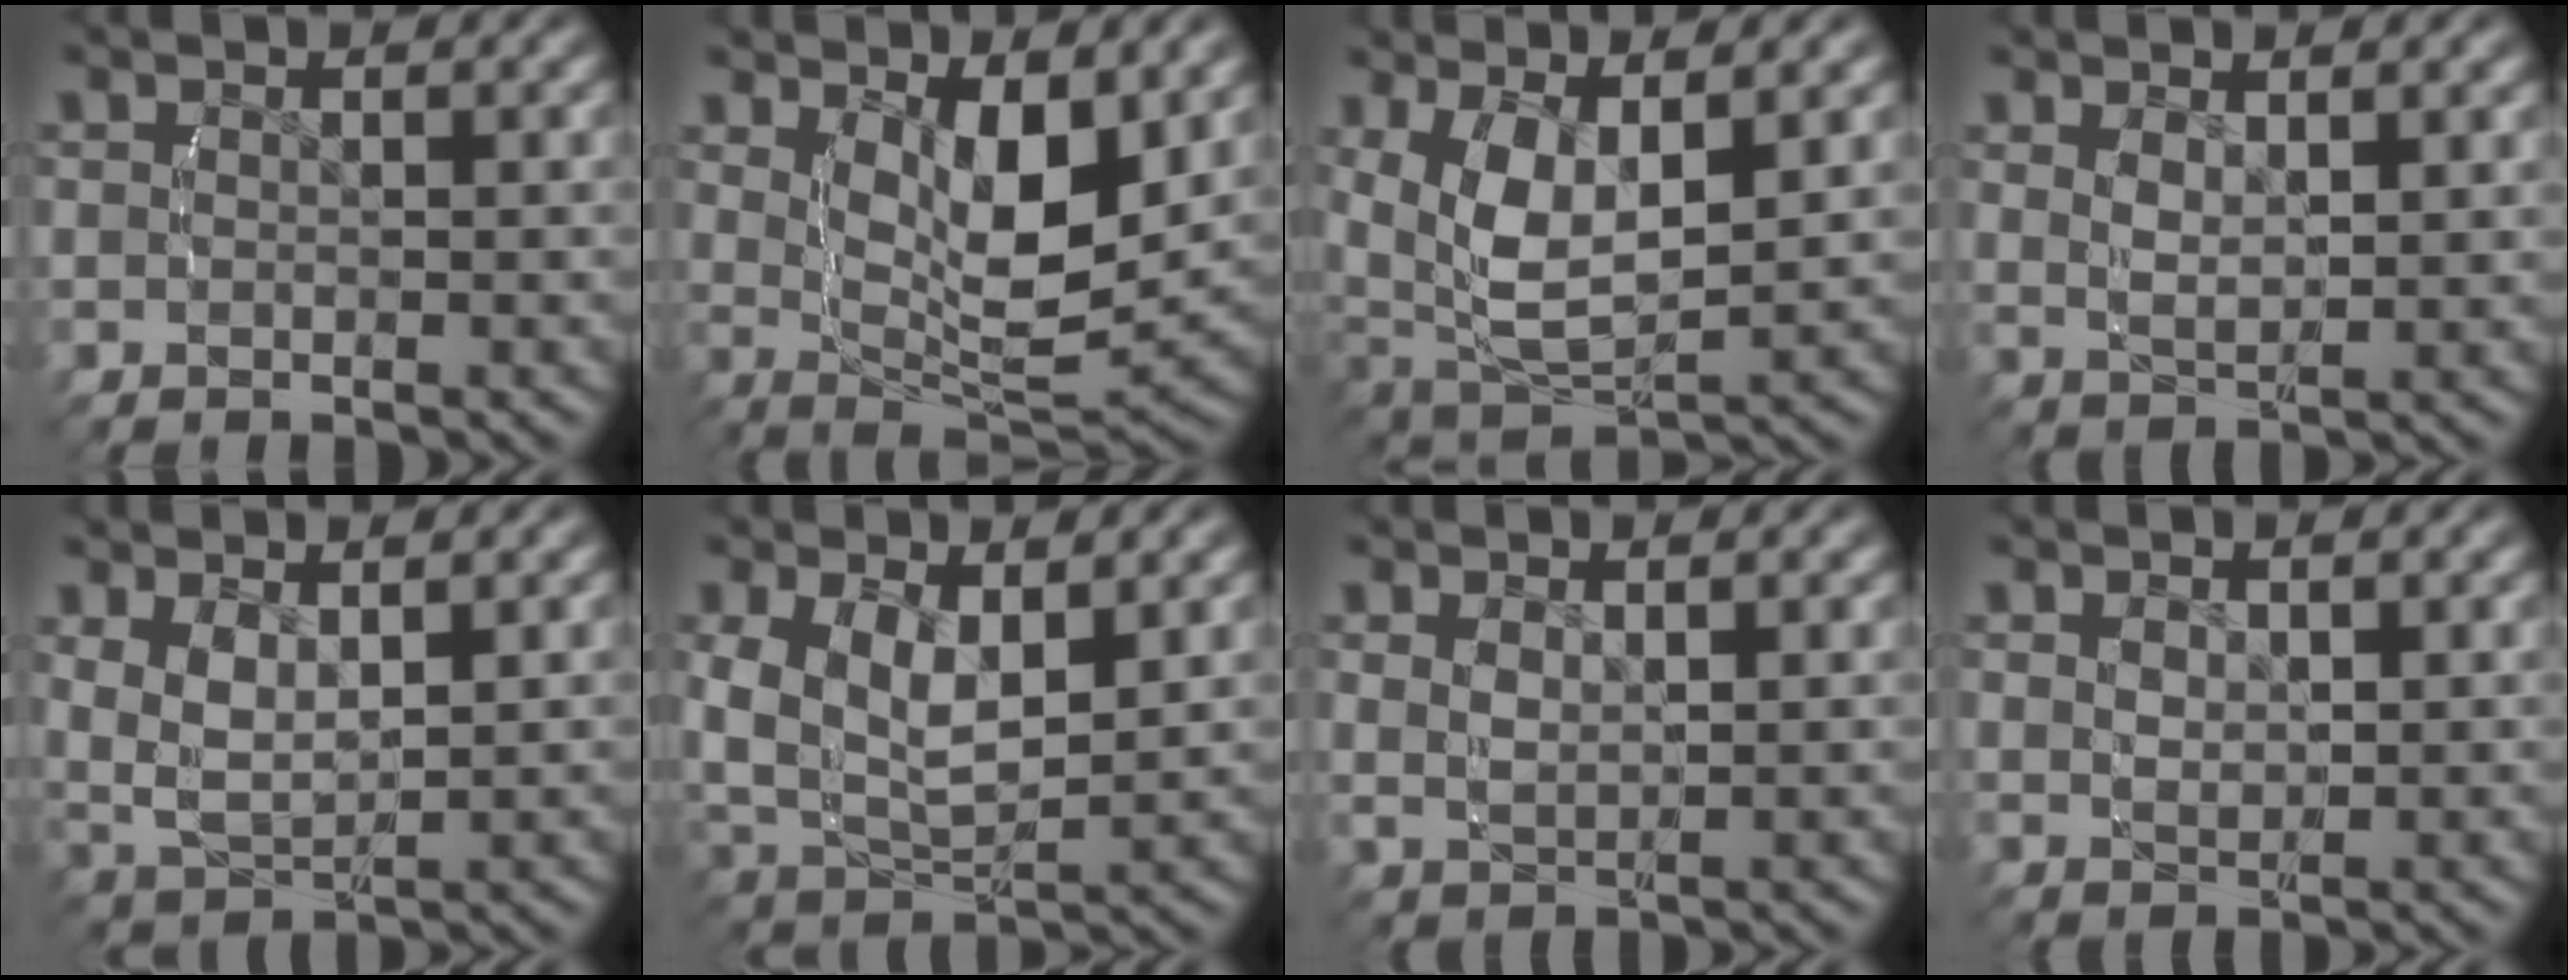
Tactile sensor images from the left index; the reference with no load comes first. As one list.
[{"total": 7.7, "force": [2.0, 3.0, 6.8], "torque": [-0.107, -0.025, 0.043]}, {"total": 7.6, "force": [0.7, 5.1, 5.6], "torque": [-0.137, -0.032, 0.029]}, {"total": 2.5, "force": [1.2, 0.8, 2.0], "torque": [-0.040, -0.002, 0.026]}, {"total": 5.5, "force": [1.3, 3.8, 3.7], "torque": [-0.098, -0.014, 0.030]}, {"total": 7.2, "force": [0.8, 5.2, 4.9], "torque": [-0.119, -0.028, 0.026]}, {"total": 2.2, "force": [1.2, 0.8, 1.6], "torque": [-0.033, 0.001, 0.026]}, {"total": 1.5, "force": [0.9, 0.4, 1.2], "torque": [-0.017, -0.003, 0.021]}]